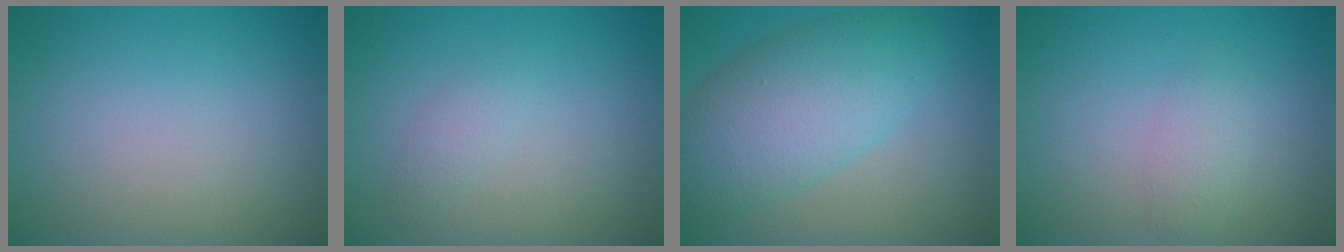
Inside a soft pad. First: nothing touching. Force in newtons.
{"total": 1.2, "press": 1.2, "slide": 0.0}
{"total": 7.5, "press": 7.5, "slide": 0.3}
{"total": 1.6, "press": 1.6, "slide": 0.0}